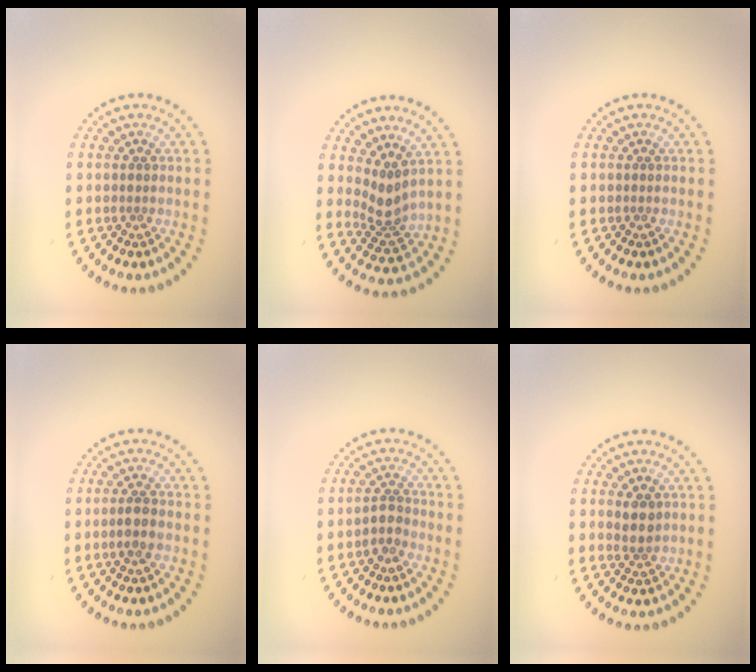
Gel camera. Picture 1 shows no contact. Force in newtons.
{"total": 2.9, "press": 2.1, "slide": 1.9}
{"total": 0.0}
{"total": 1.8, "press": 1.8, "slide": 0.4}
{"total": 1.7, "press": 1.4, "slide": 1.0}
{"total": 1.9, "press": 1.8, "slide": 0.8}